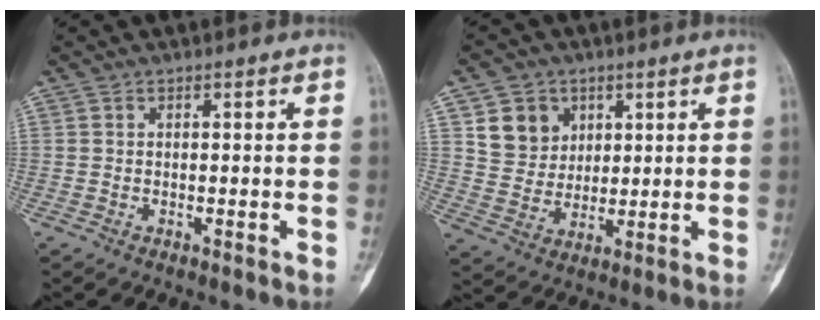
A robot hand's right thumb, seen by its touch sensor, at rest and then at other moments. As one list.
[{"total": 8.5, "force": [3.6, 7.2, 2.8], "torque": [-0.018, -0.017, 0.071]}]